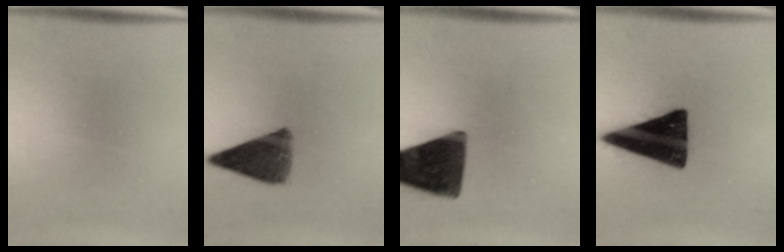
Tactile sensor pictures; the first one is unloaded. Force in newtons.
{"total": 8.8}
{"total": 14.9}
{"total": 18.3}